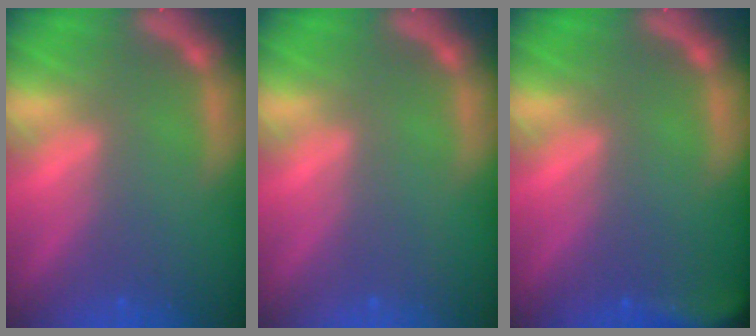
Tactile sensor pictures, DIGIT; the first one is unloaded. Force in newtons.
{"total": 0.0}
{"total": 5.0}